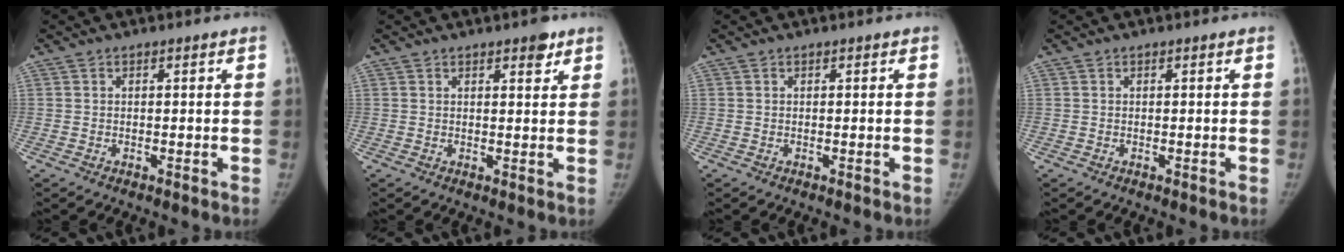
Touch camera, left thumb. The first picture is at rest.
{"total": 2.7, "force": [1.8, 1.0, 1.8], "torque": [-0.014, -0.009, 0.022]}
{"total": 0.0}
{"total": 0.0}